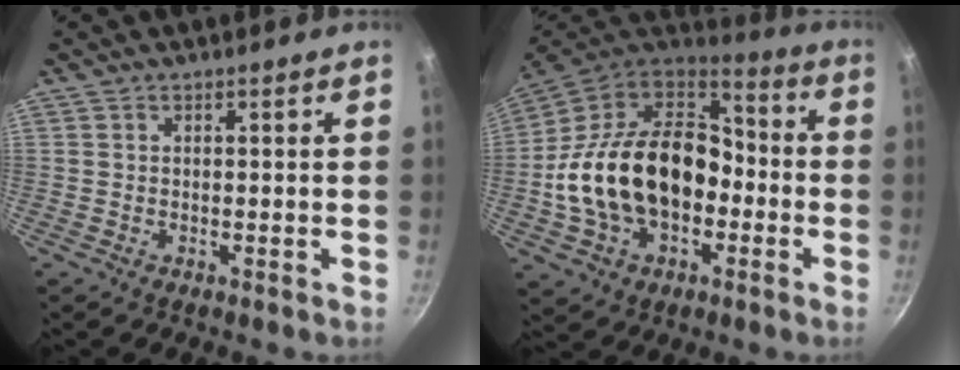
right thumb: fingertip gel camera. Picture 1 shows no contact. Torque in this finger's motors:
{"motor_torque": [0.37, 2.18, 1.42, -1.35, 0.66]}